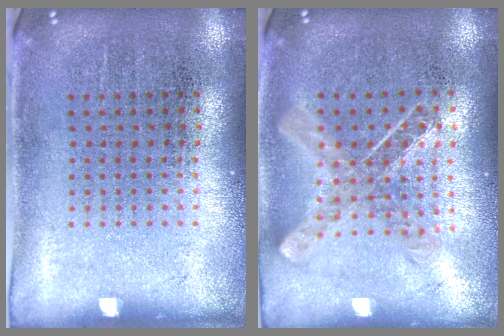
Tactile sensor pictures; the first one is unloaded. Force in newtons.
{"total": 0.9, "press": 0.9, "slide": 0.0}